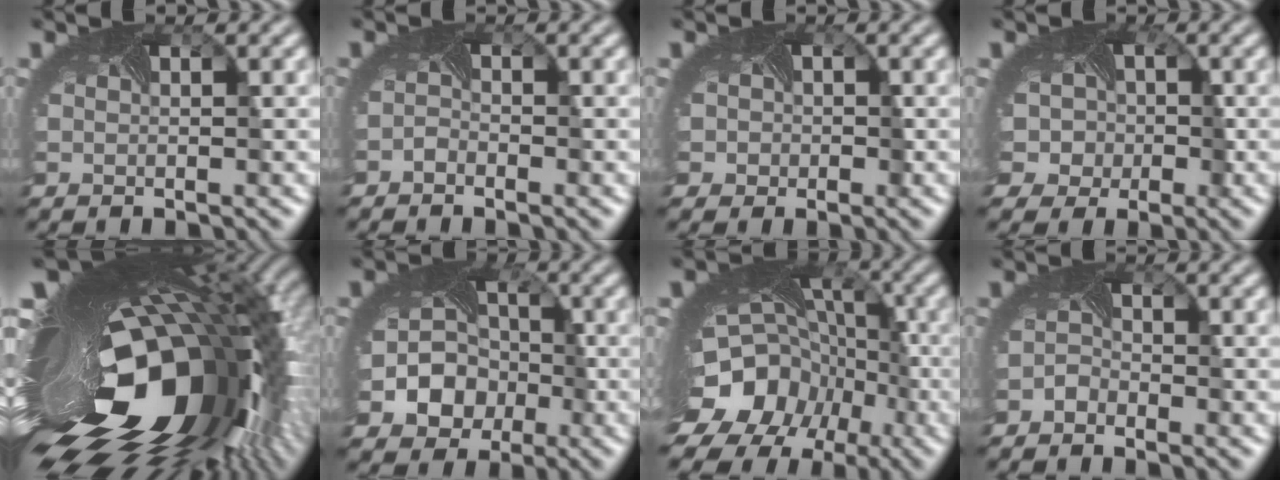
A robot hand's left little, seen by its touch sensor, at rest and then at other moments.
{"total": 0.9, "force": [-0.9, 0.1, 0.0], "torque": [-0.006, 0.000, -0.018]}
{"total": 4.5, "force": [-0.2, 4.0, 2.1], "torque": [-0.019, 0.006, -0.024]}
{"total": 8.9, "force": [-0.6, 7.7, 4.4], "torque": [-0.060, 0.006, -0.047]}
{"total": 20.3, "force": [-4.2, 8.7, 17.8], "torque": [-0.278, -0.054, -0.051]}
{"total": 8.6, "force": [-2.9, 7.3, 3.5], "torque": [-0.051, -0.017, -0.064]}
{"total": 16.5, "force": [-7.0, 12.8, 7.6], "torque": [-0.151, -0.037, -0.106]}
{"total": 1.5, "force": [-1.4, 0.5, -0.1], "torque": [-0.004, 0.003, -0.028]}